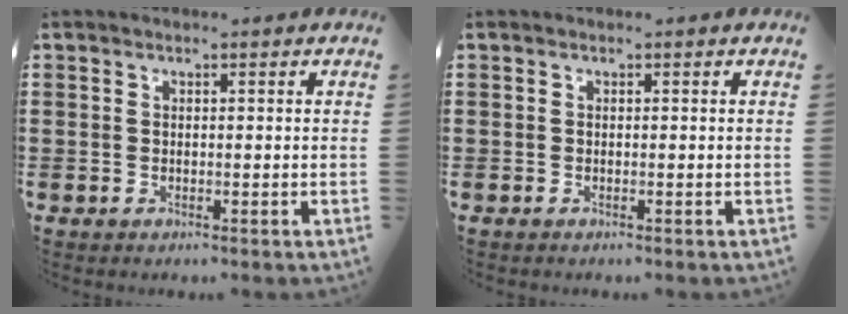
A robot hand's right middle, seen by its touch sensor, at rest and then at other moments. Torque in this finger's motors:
{"motor_torque": [-0.17, 0.20, -0.08, 0.00]}